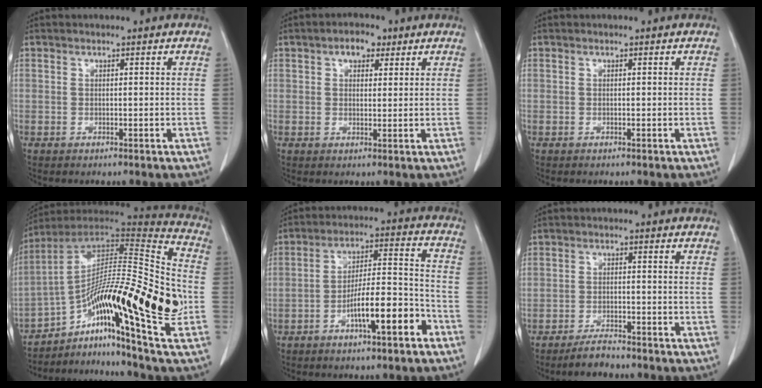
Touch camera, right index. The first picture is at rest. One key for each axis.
{"total": 3.7, "fx": 2.0, "fy": 2.1, "fz": 2.2, "tx": -0.034, "ty": 0.015, "tz": 0.032}
{"total": 0.0}
{"total": 26.3, "fx": -7.8, "fy": 2.3, "fz": 25.0, "tx": -0.379, "ty": 0.001, "tz": -0.125}
{"total": 10.7, "fx": -5.5, "fy": 1.5, "fz": 9.0, "tx": -0.148, "ty": 0.018, "tz": -0.088}
{"total": 3.3, "fx": -3.0, "fy": 0.7, "fz": 1.2, "tx": -0.022, "ty": -0.003, "tz": -0.051}